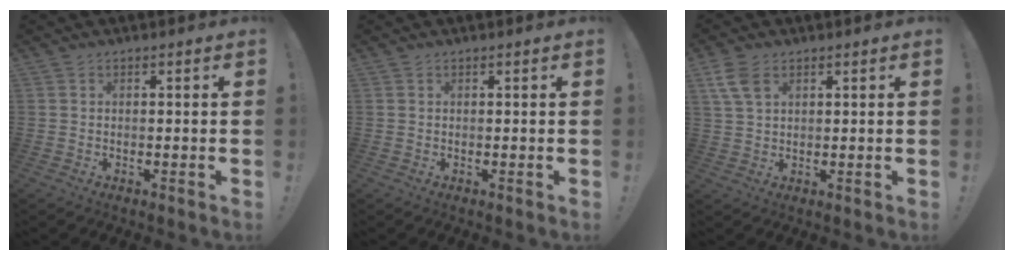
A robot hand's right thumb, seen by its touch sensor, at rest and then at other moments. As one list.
[{"total": 0.0}, {"total": 6.3, "force": [3.0, 3.6, 4.3], "torque": [-0.092, -0.002, 0.060]}]